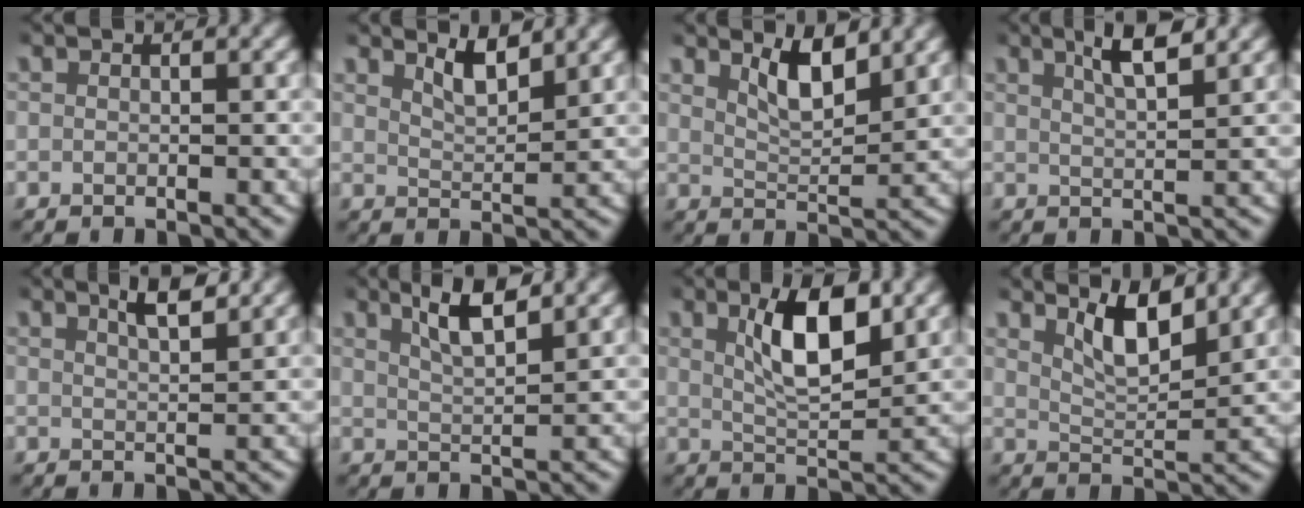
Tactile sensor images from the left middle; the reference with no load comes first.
{"total": 2.8, "force": [2.5, 0.3, 1.2], "torque": [-0.027, -0.007, 0.043]}
{"total": 3.4, "force": [2.6, 0.8, 2.0], "torque": [-0.039, -0.007, 0.047]}
{"total": 3.6, "force": [2.6, 0.2, 2.4], "torque": [-0.042, 0.008, 0.042]}
{"total": 2.8, "force": [2.3, 0.1, 1.7], "torque": [-0.025, 0.008, 0.036]}
{"total": 3.8, "force": [2.7, 0.5, 2.6], "torque": [-0.048, 0.006, 0.045]}
{"total": 5.2, "force": [2.1, 1.8, 4.5], "torque": [-0.074, 0.001, 0.038]}
{"total": 3.9, "force": [2.8, 1.0, 2.5], "torque": [-0.045, -0.006, 0.052]}